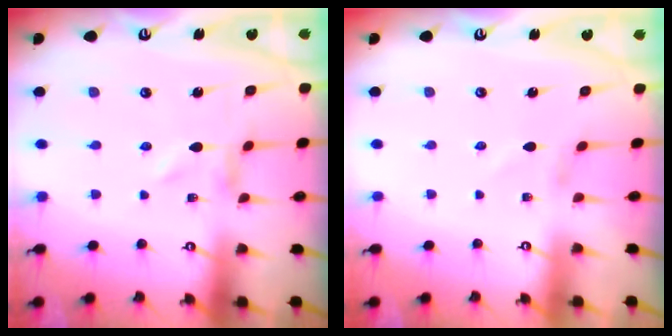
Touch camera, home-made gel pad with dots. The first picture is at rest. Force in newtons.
{"total": 0.9, "press": 0.8, "slide": 0.2}